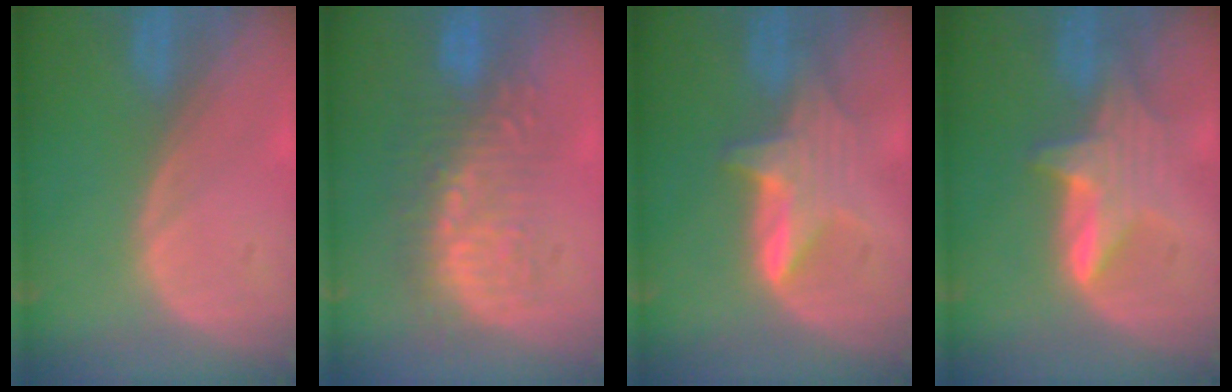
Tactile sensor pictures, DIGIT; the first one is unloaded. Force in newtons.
{"total": 8.9, "press": 8.5, "slide": 2.5}
{"total": 5.8, "press": 5.8, "slide": 0.9}
{"total": 6.0, "press": 6.0, "slide": 0.7}